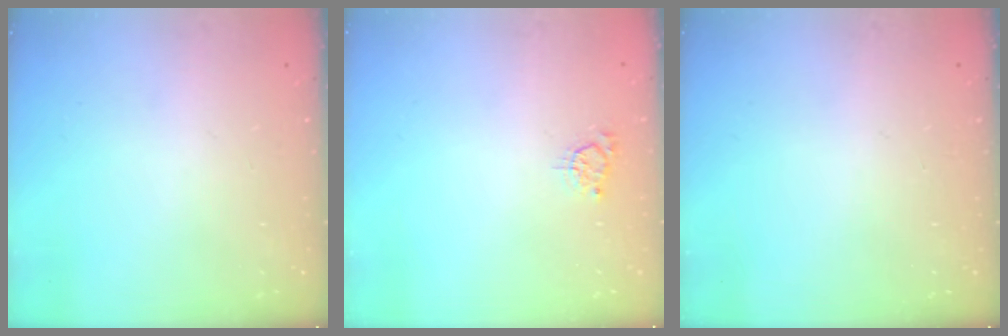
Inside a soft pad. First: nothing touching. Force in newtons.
{"total": 2.9, "press": 2.9, "slide": 0.3}
{"total": 0.0}